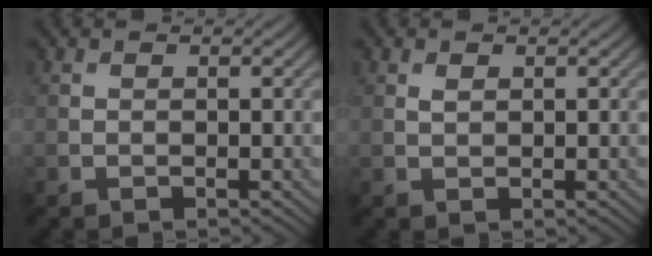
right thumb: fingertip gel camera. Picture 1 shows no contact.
{"total": 0.9, "force": [0.4, 0.4, 0.6], "torque": [-0.017, -0.001, 0.010]}